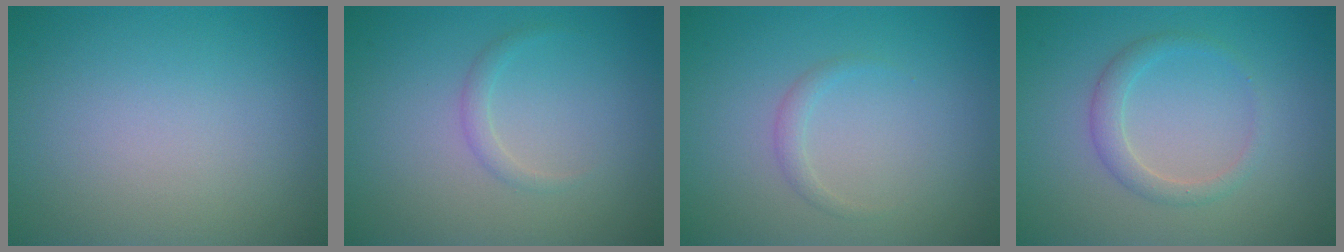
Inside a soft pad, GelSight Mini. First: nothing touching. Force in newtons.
{"total": 1.0, "press": 1.0, "slide": 0.0}
{"total": 0.5, "press": 0.5, "slide": 0.1}
{"total": 1.9, "press": 1.9, "slide": 0.0}